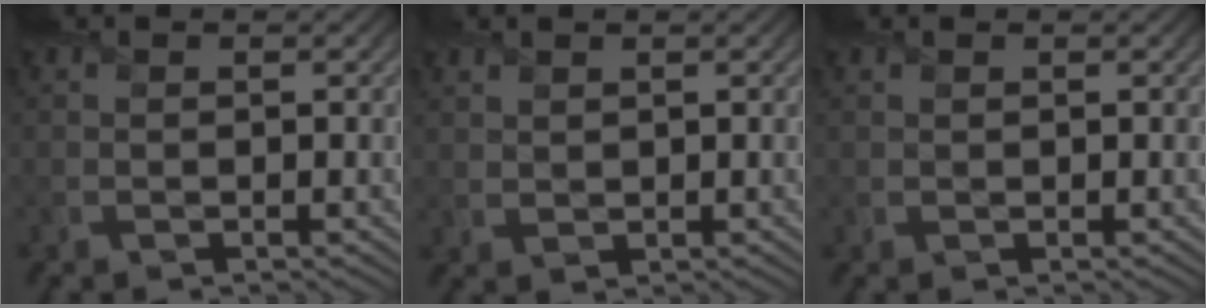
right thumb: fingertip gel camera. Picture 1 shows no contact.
{"total": 1.8, "force": [1.3, 1.0, 0.6], "torque": [-0.017, 0.000, 0.033]}
{"total": 0.7, "force": [0.5, 0.4, 0.0], "torque": [-0.002, -0.002, 0.013]}